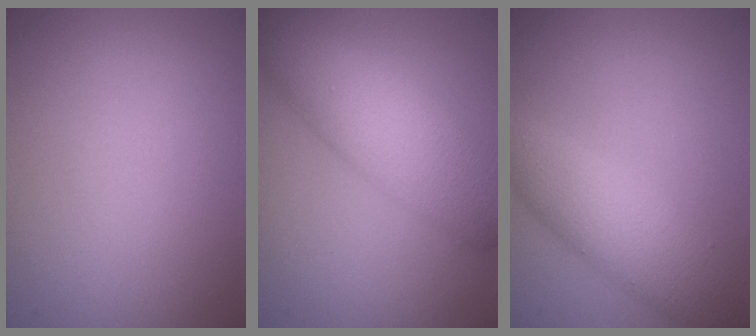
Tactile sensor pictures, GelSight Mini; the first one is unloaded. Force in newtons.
{"total": 7.3, "press": 7.3, "slide": 0.3}
{"total": 5.0, "press": 5.0, "slide": 0.1}